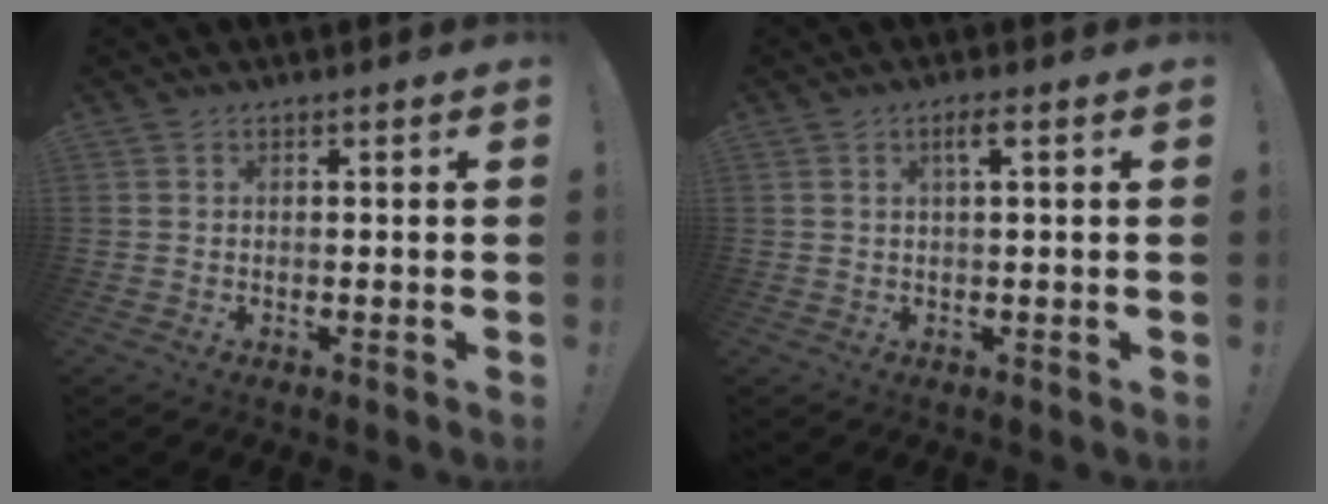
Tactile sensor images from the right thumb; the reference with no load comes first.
{"total": 2.6, "force": [0.6, 0.0, 2.5], "torque": [-0.041, 0.000, 0.004]}